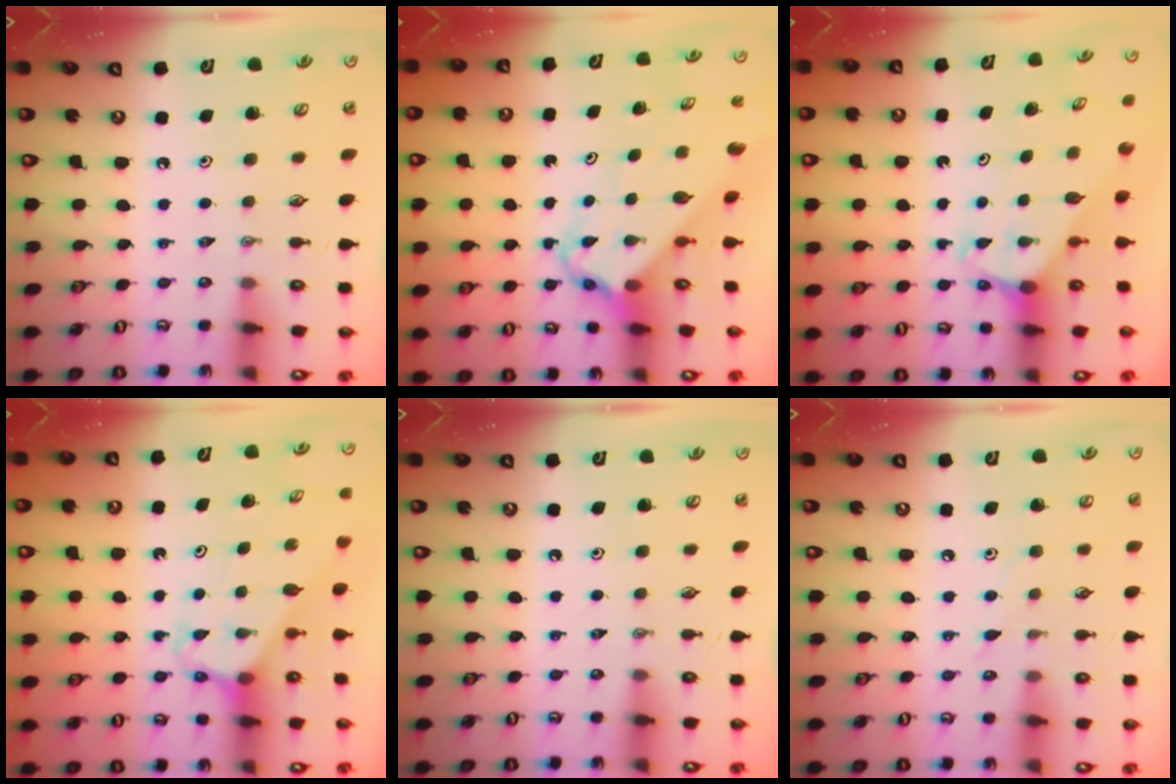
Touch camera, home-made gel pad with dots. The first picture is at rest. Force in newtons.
{"total": 4.7, "press": 4.7, "slide": 0.4}
{"total": 2.0, "press": 2.0, "slide": 0.2}
{"total": 3.2, "press": 3.2, "slide": 0.2}
{"total": 0.0}
{"total": 4.1, "press": 4.1, "slide": 0.6}